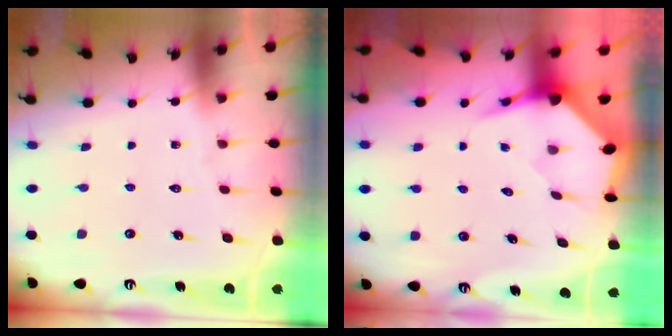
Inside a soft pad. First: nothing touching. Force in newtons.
{"total": 3.7, "press": 3.7, "slide": 0.4}